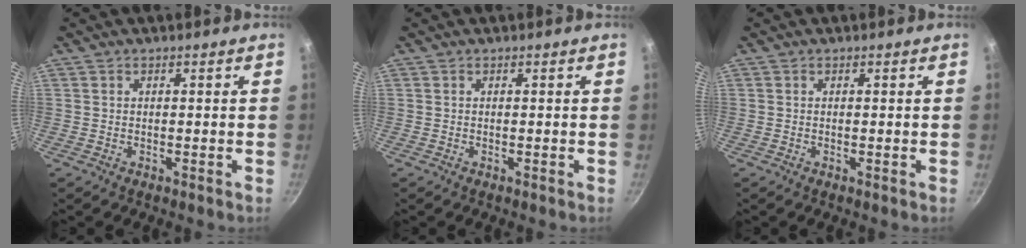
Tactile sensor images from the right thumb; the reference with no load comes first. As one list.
[{"total": 0.0}, {"total": 0.0}]